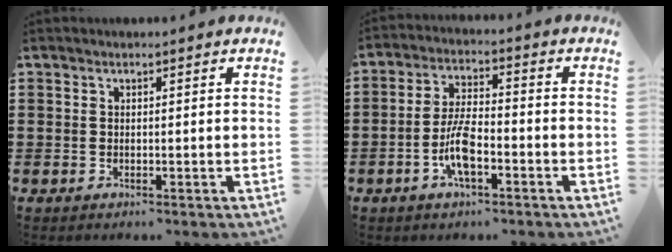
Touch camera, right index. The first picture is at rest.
{"total": 7.0, "force": [-2.7, 2.2, 6.1], "torque": [-0.134, -0.005, -0.055]}